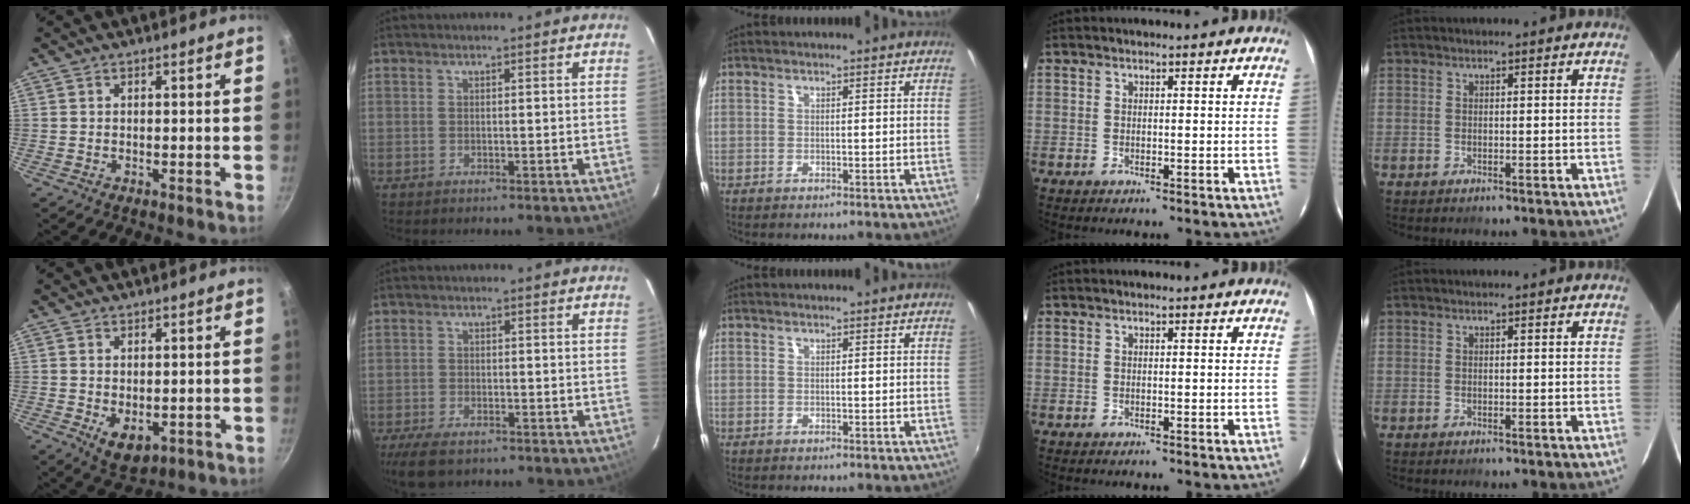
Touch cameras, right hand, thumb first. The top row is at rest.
{"thumb": {"total": 5.8, "force": [-0.7, 3.8, 4.3], "torque": [-0.061, -0.015, 0.000]}, "index": {"total": 6.7, "force": [-4.9, 2.8, 3.5], "torque": [-0.091, -0.016, -0.090]}}